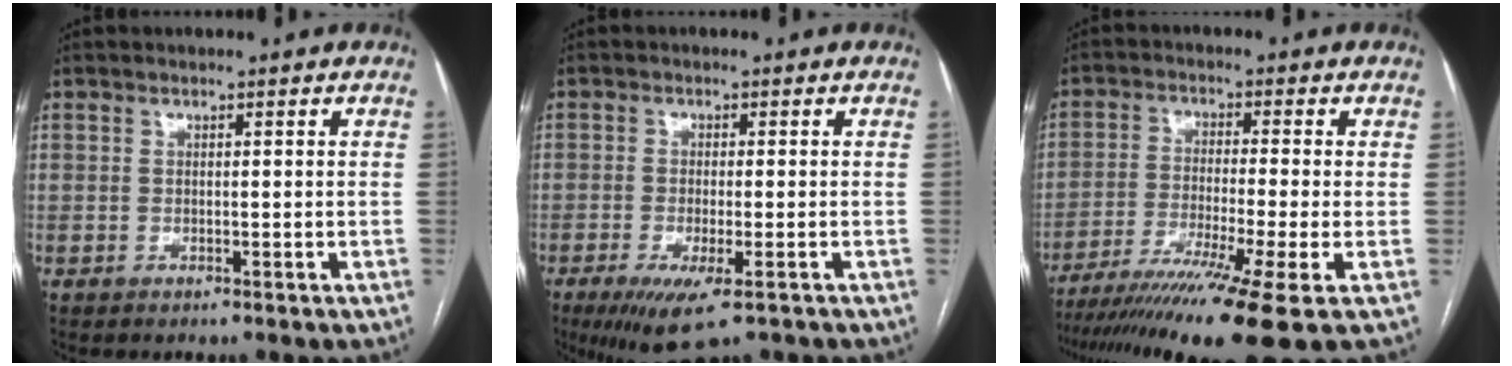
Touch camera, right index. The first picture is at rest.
{"total": 7.8, "force": [-4.8, 1.5, 6.0], "torque": [-0.098, -0.022, -0.075]}
{"total": 15.8, "force": [-11.3, -2.1, 10.9], "torque": [-0.166, -0.046, -0.185]}